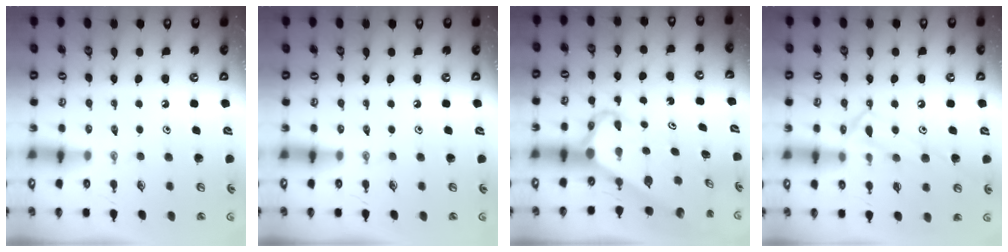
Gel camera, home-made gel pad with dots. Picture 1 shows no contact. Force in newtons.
{"total": 0.0}
{"total": 5.6, "press": 5.6, "slide": 0.5}
{"total": 13.1, "press": 13.1, "slide": 0.8}